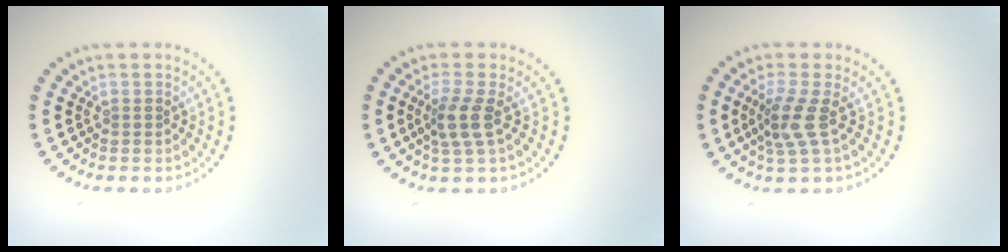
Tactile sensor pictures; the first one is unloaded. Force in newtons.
{"total": 2.6, "press": 2.0, "slide": 1.7}
{"total": 2.8, "press": 2.1, "slide": 1.8}